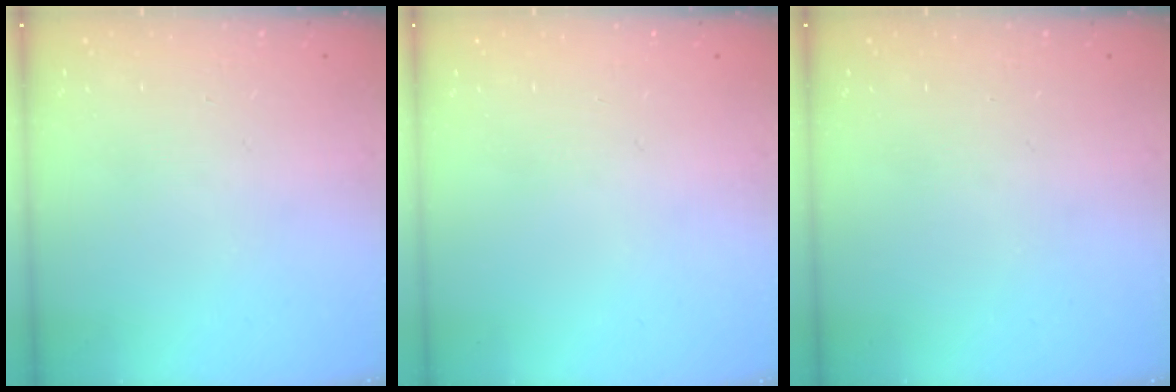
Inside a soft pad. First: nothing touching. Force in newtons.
{"total": 0.0}
{"total": 0.0}